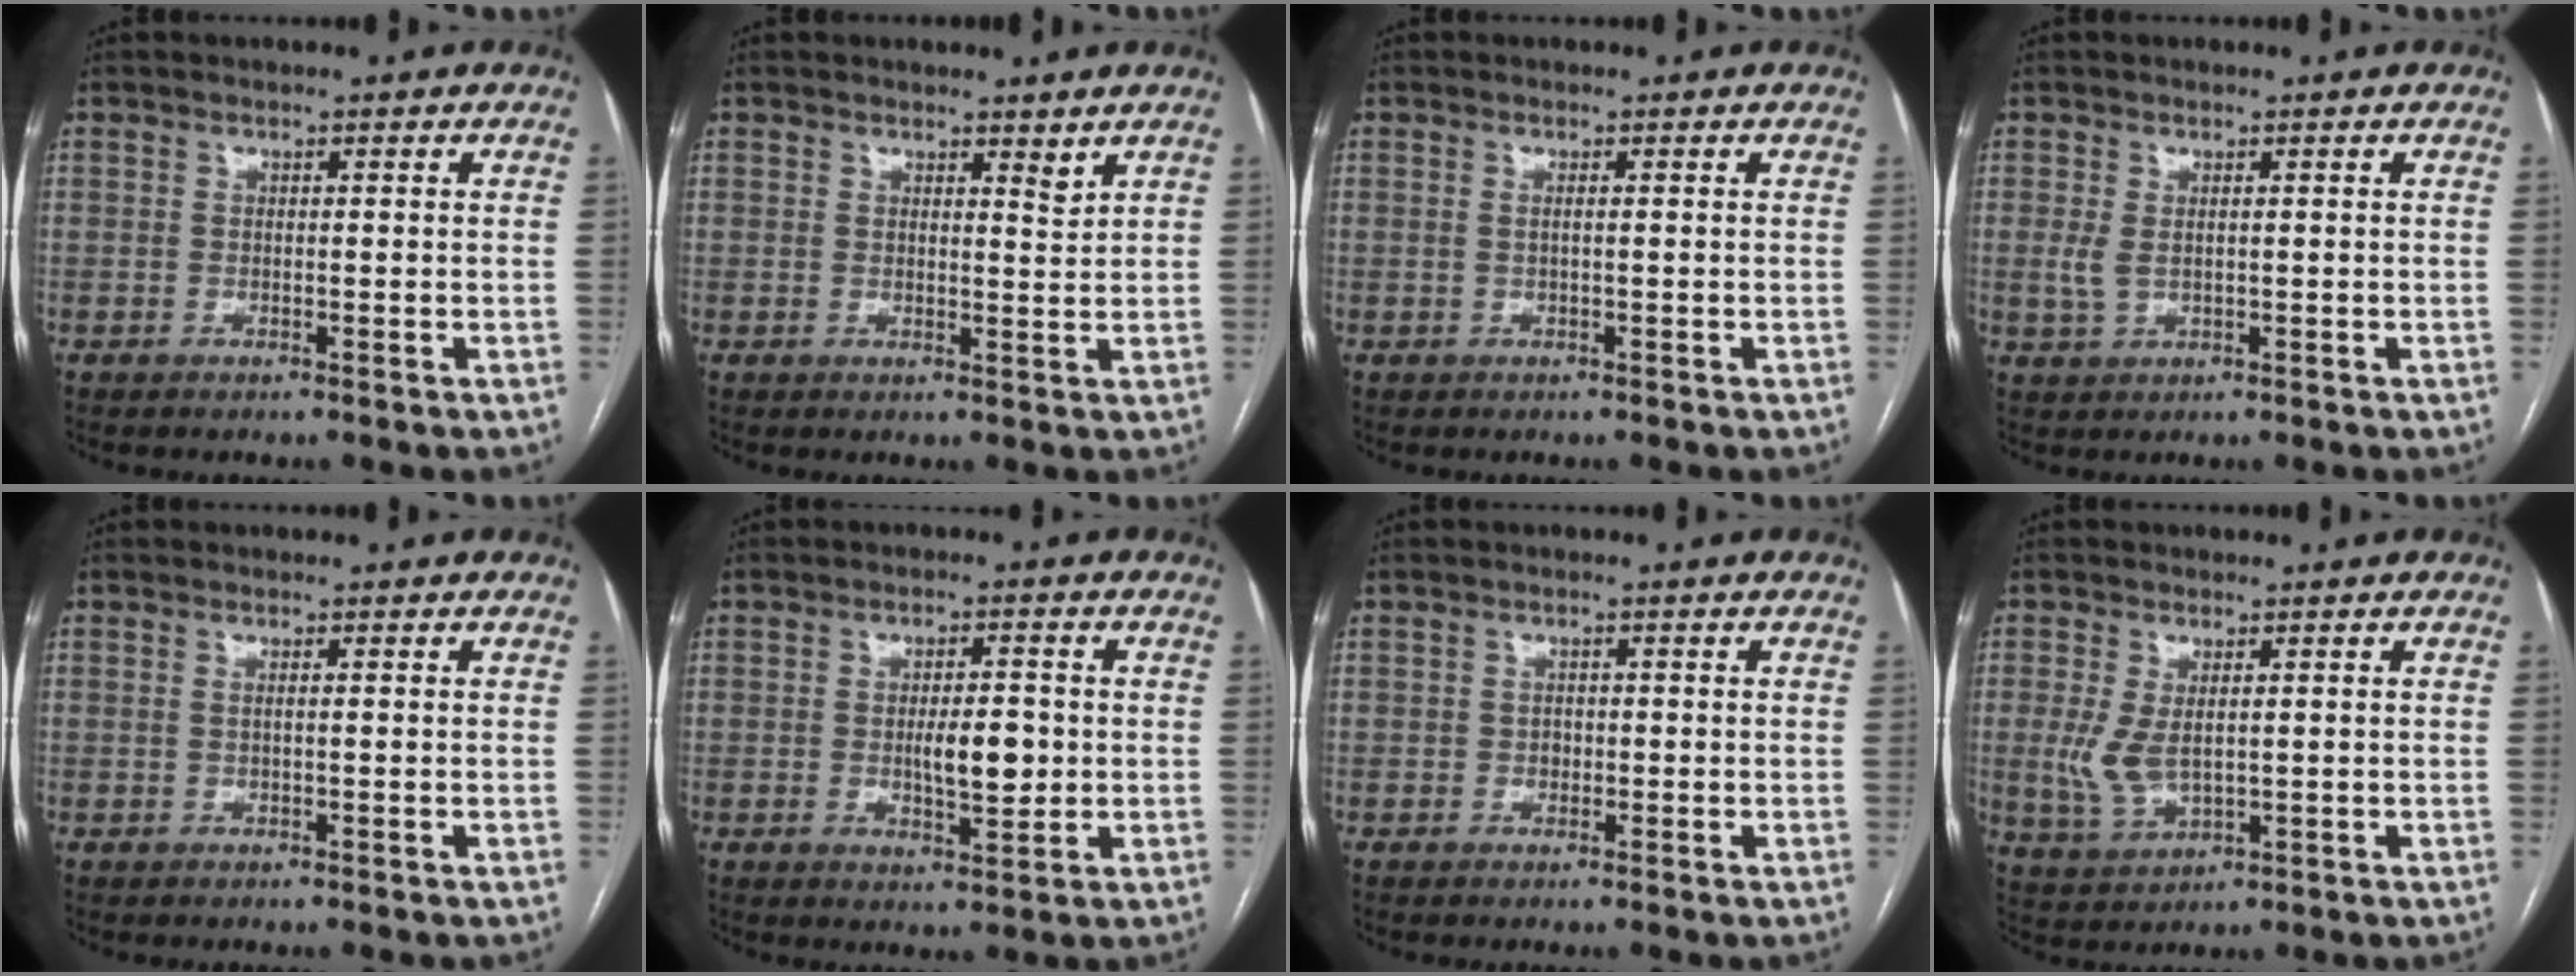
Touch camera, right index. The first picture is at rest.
{"total": 1.1, "force": [0.9, 0.2, 0.6], "torque": [-0.010, -0.004, 0.014]}
{"total": 0.7, "force": [0.1, -0.1, 0.7], "torque": [-0.015, 0.000, 0.001]}
{"total": 2.2, "force": [0.2, 1.2, 1.9], "torque": [-0.044, 0.000, 0.011]}
{"total": 0.6, "force": [0.1, -0.1, 0.6], "torque": [-0.011, 0.000, 0.001]}
{"total": 5.7, "force": [-0.4, 1.9, 5.3], "torque": [-0.086, -0.003, -0.002]}
{"total": 1.0, "force": [-0.2, 0.8, 0.5], "torque": [-0.006, 0.003, -0.003]}
{"total": 5.5, "force": [0.3, 2.7, 4.7], "torque": [-0.109, -0.004, 0.016]}